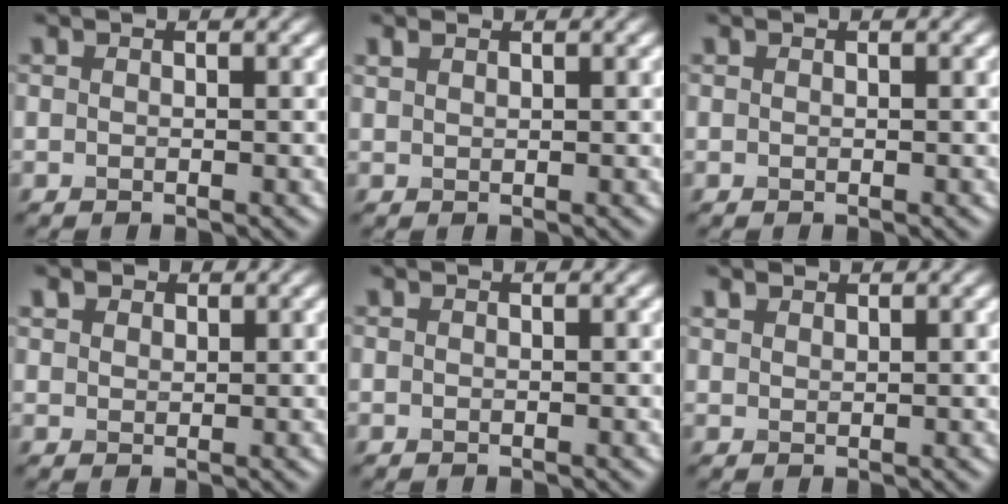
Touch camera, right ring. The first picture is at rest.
{"total": 0.9, "force": [0.8, 0.3, 0.3], "torque": [-0.009, 0.001, 0.018]}
{"total": 0.0}
{"total": 1.9, "force": [1.3, 1.2, 0.5], "torque": [-0.016, 0.000, 0.021]}
{"total": 0.0}
{"total": 1.1, "force": [1.0, 0.4, 0.1], "torque": [-0.005, 0.002, 0.023]}